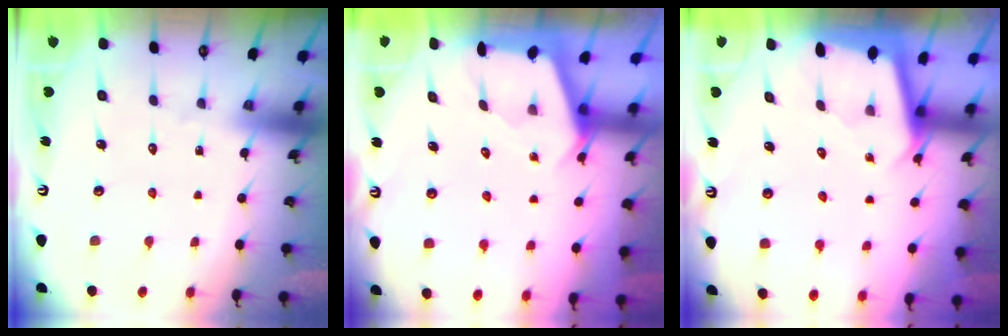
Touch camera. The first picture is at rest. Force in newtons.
{"total": 2.4, "press": 2.4, "slide": 0.3}
{"total": 2.1, "press": 2.1, "slide": 0.1}